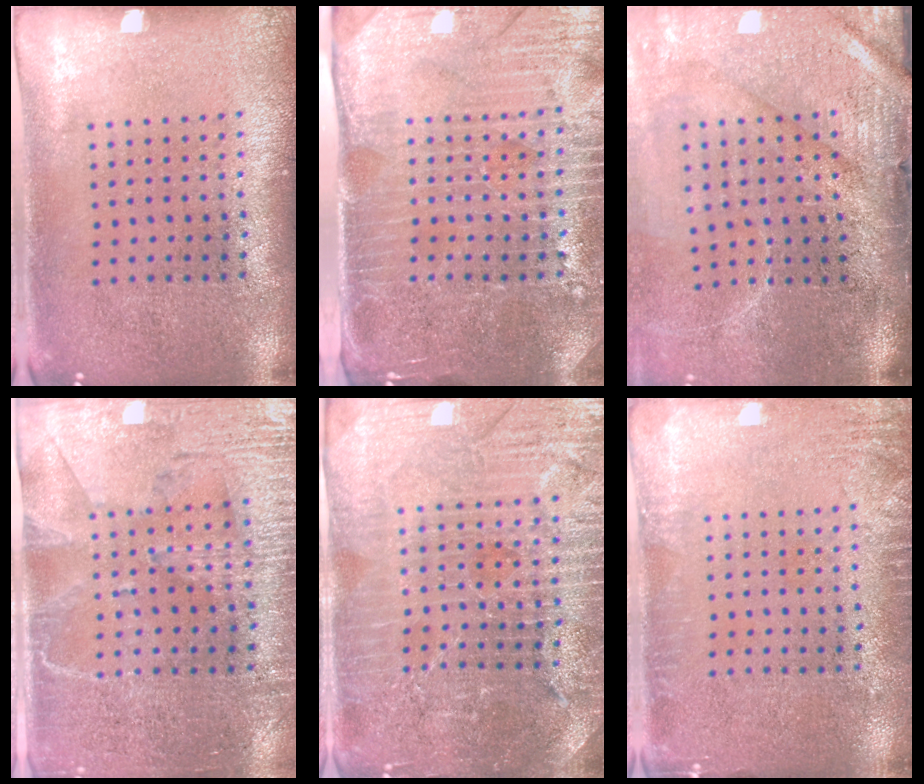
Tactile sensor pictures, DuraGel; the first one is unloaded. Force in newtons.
{"total": 4.3, "press": 3.8, "slide": 2.0}
{"total": 4.2, "press": 3.6, "slide": 2.3}
{"total": 3.4, "press": 3.0, "slide": 1.4}
{"total": 4.5, "press": 4.2, "slide": 1.5}
{"total": 2.3, "press": 2.2, "slide": 0.2}